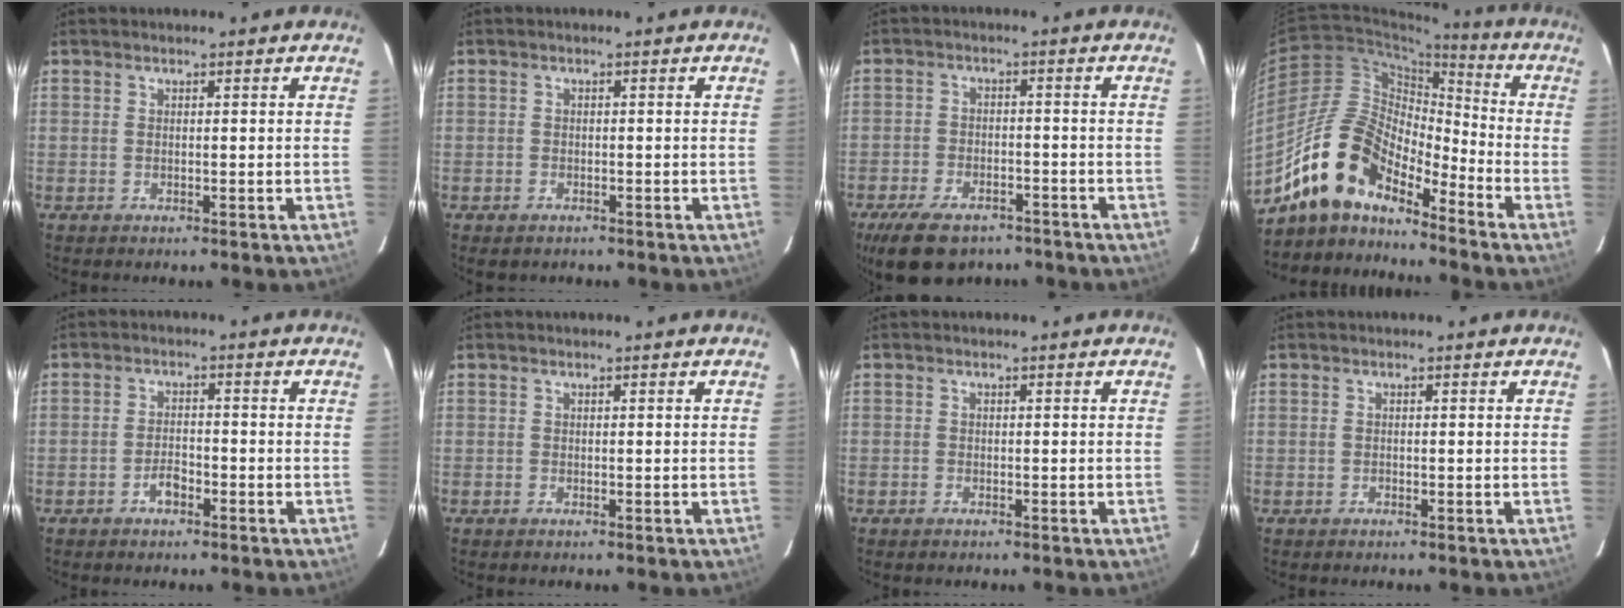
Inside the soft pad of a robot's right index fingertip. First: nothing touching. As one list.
[{"total": 1.6, "force": [-1.0, 1.2, 0.4], "torque": [-0.010, 0.000, -0.015]}, {"total": 12.9, "force": [-9.2, 6.5, 6.4], "torque": [-0.153, -0.009, -0.145]}, {"total": 14.5, "force": [-12.1, 5.1, 6.2], "torque": [-0.110, 0.013, -0.234]}, {"total": 3.0, "force": [-1.9, 1.5, 1.8], "torque": [-0.036, 0.005, -0.034]}, {"total": 0.0}, {"total": 0.7, "force": [-0.6, 0.4, 0.0], "torque": [-0.003, 0.001, -0.012]}, {"total": 0.0}]